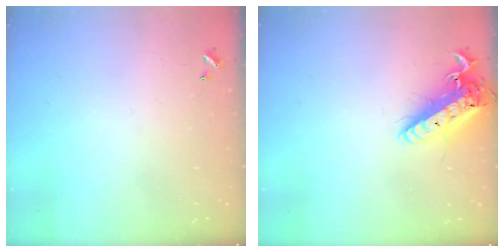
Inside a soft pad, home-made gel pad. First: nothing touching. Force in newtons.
{"total": 18.2, "press": 18.0, "slide": 3.0}